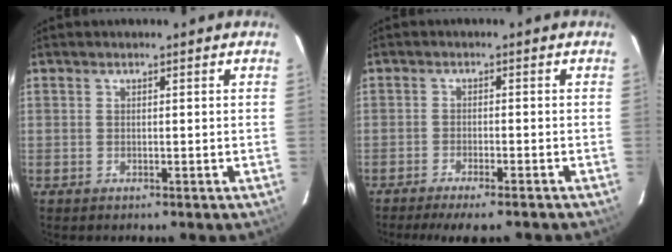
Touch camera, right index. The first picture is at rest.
{"total": 7.7, "force": [-6.5, 0.9, 3.9], "torque": [-0.087, -0.020, -0.103]}